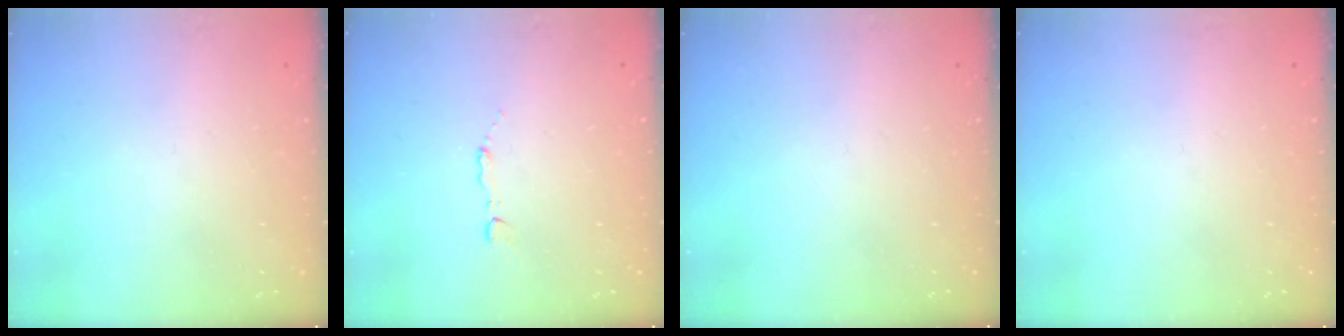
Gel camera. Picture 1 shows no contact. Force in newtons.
{"total": 1.2, "press": 1.2, "slide": 0.1}
{"total": 0.0}
{"total": 0.0}